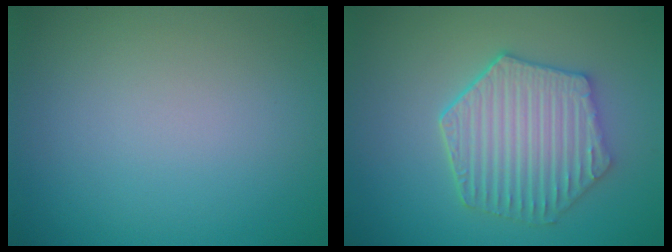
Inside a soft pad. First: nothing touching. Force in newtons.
{"total": 6.1, "press": 4.9, "slide": 3.7}